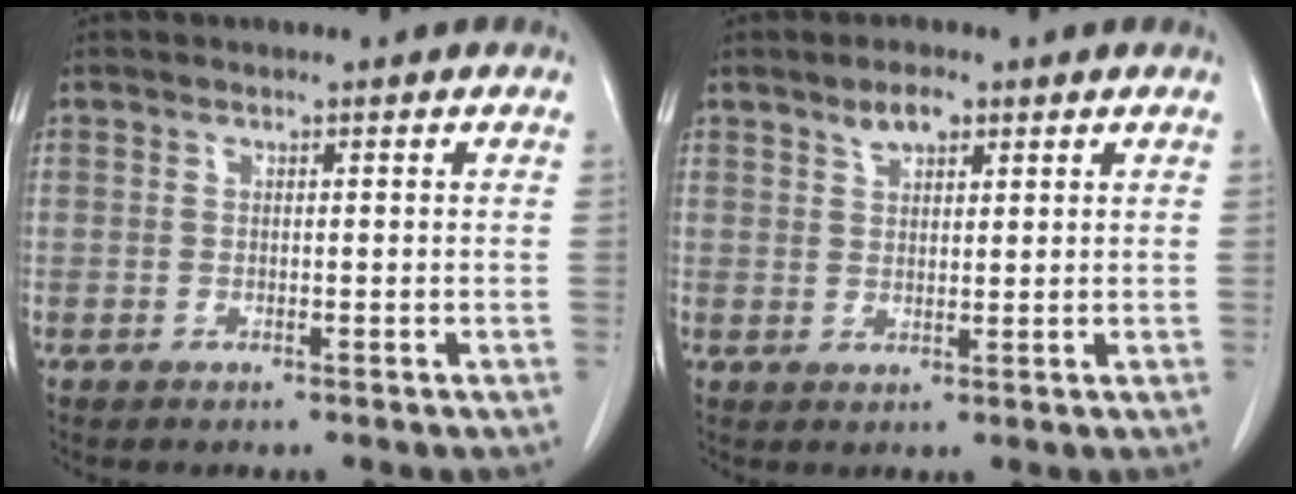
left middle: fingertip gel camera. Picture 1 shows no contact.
{"total": 3.2, "force": [2.1, 1.3, 2.1], "torque": [-0.041, 0.004, 0.040]}